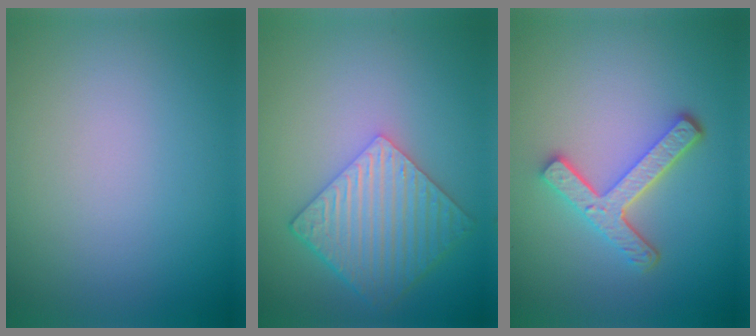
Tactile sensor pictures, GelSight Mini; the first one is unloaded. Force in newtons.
{"total": 6.0, "press": 4.4, "slide": 4.1}
{"total": 4.6, "press": 3.4, "slide": 3.0}